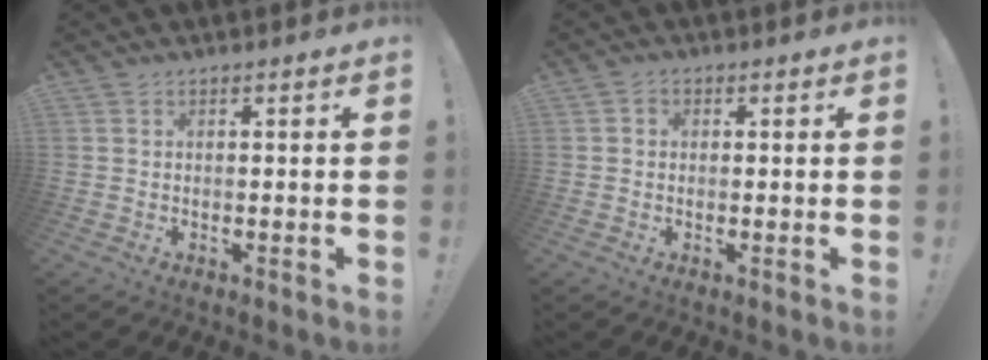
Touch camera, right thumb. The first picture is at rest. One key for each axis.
{"total": 1.3, "fx": -0.2, "fy": 1.2, "fz": 0.6, "tx": -0.012, "ty": 0.005, "tz": -0.004}